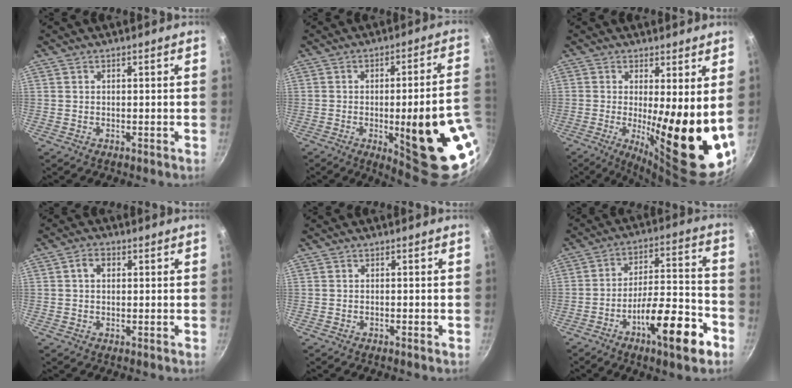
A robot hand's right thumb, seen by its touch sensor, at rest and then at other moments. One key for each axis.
{"total": 23.5, "fx": -5.5, "fy": 6.0, "fz": 22.0, "tx": -0.245, "ty": 0.005, "tz": -0.057}
{"total": 17.6, "fx": 0.0, "fy": 4.5, "fz": 17.0, "tx": -0.220, "ty": -0.038, "tz": 0.009}
{"total": 2.8, "fx": 0.5, "fy": 2.1, "fz": 1.8, "tx": -0.026, "ty": 0.004, "tz": 0.005}
{"total": 0.5, "fx": -0.4, "fy": 0.1, "fz": 0.4, "tx": -0.012, "ty": 0.004, "tz": -0.007}
{"total": 19.4, "fx": -10.2, "fy": 5.0, "fz": 15.7, "tx": -0.220, "ty": 0.070, "tz": -0.169}